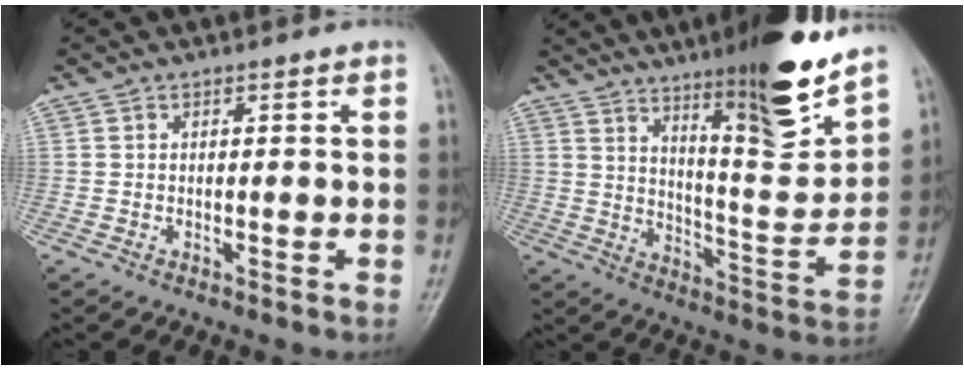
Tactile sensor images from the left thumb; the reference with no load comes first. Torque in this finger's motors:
{"motor_torque": [0.70, 0.57, 1.19, -1.60, 0.09]}